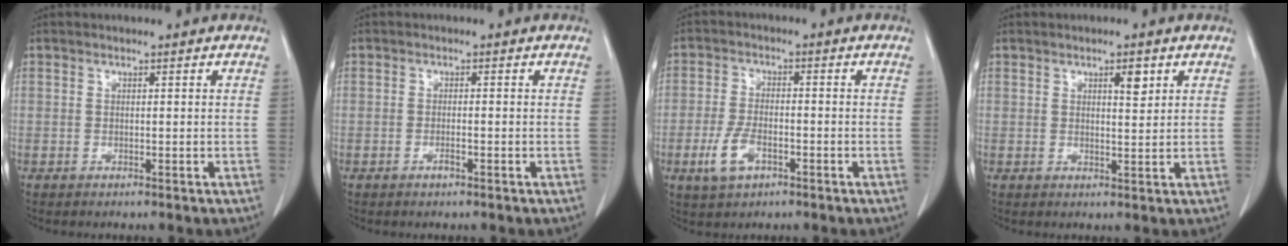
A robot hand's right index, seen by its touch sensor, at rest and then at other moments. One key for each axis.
{"total": 1.3, "fx": -0.7, "fy": 0.3, "fz": 1.0, "tx": -0.019, "ty": 0.000, "tz": -0.012}
{"total": 5.7, "fx": -2.6, "fy": 2.6, "fz": 4.3, "tx": -0.094, "ty": -0.003, "tz": -0.047}
{"total": 2.7, "fx": 1.4, "fy": 0.7, "fz": 2.2, "tx": -0.034, "ty": -0.005, "tz": 0.020}